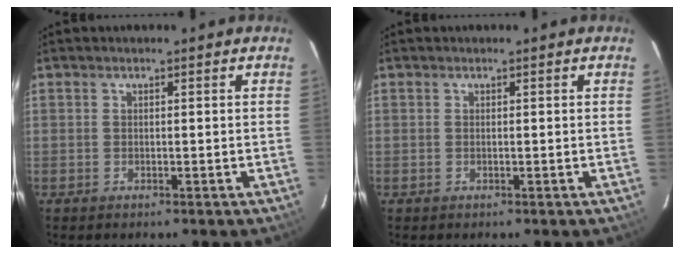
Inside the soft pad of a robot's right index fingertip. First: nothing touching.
{"total": 0.0}